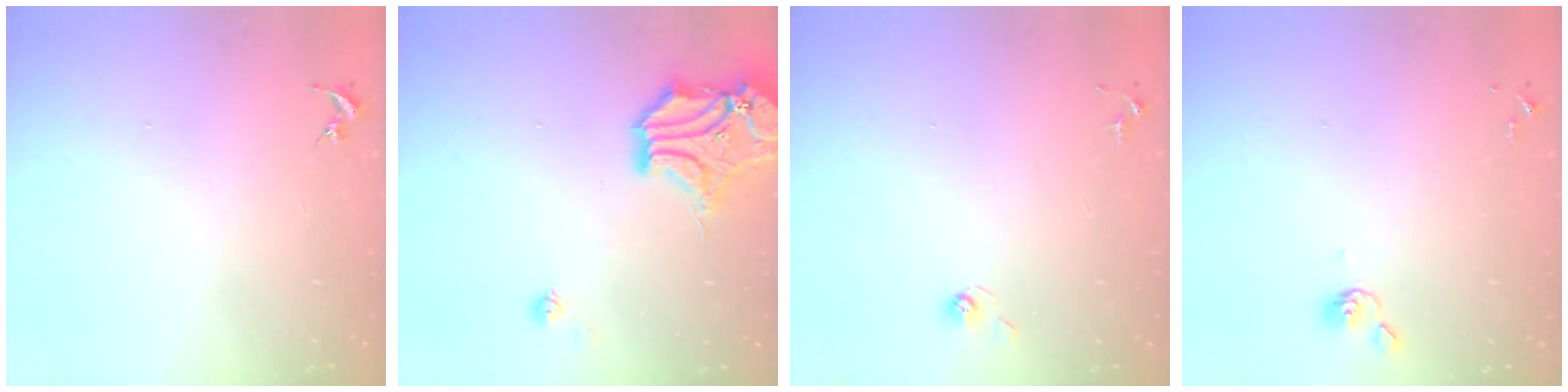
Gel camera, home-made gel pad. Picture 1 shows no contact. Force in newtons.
{"total": 15.6, "press": 15.4, "slide": 2.4}
{"total": 3.8, "press": 3.3, "slide": 1.8}
{"total": 3.9, "press": 3.8, "slide": 0.6}